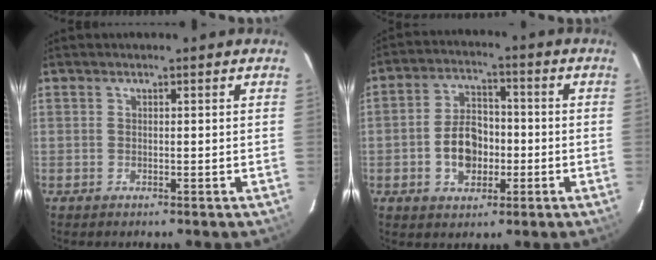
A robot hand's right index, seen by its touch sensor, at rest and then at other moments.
{"total": 8.7, "force": [-2.1, 5.9, 6.0], "torque": [-0.115, 0.021, -0.029]}